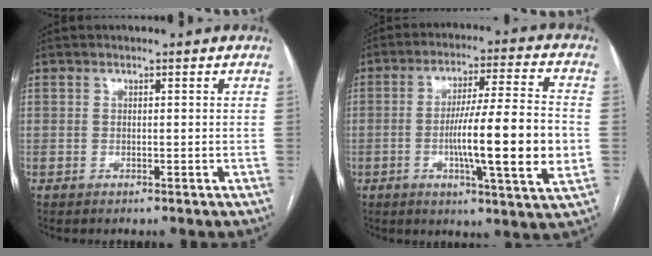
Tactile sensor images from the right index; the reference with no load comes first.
{"total": 16.1, "force": [-2.5, 0.2, 16.0], "torque": [-0.257, -0.002, -0.042]}